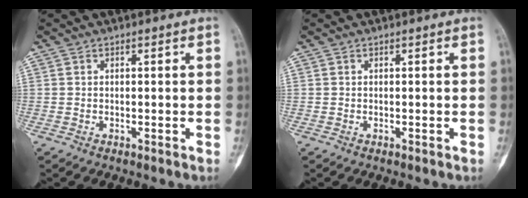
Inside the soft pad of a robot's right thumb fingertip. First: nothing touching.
{"total": 0.0}